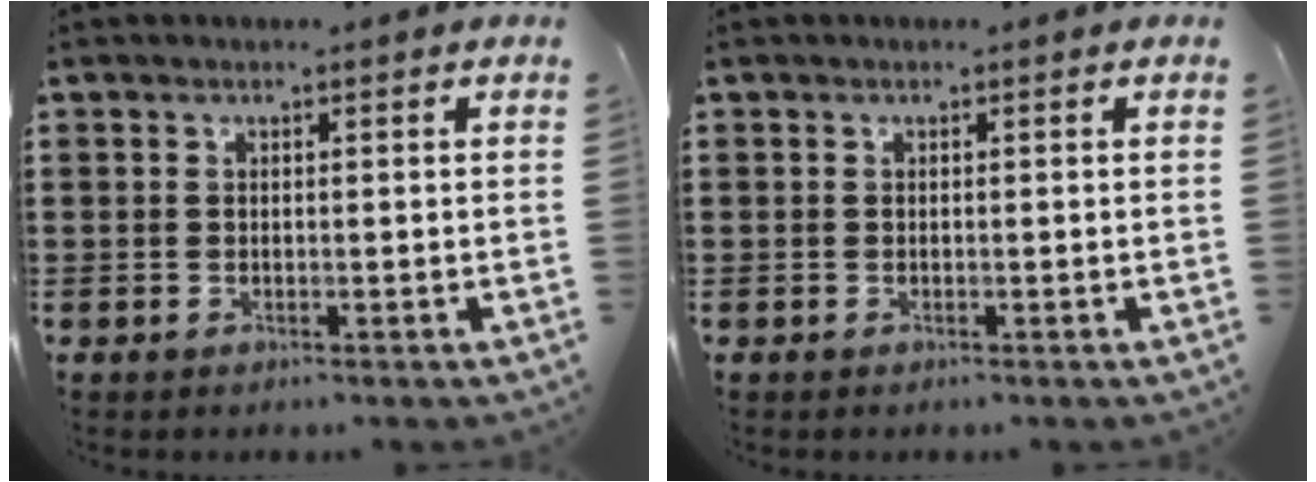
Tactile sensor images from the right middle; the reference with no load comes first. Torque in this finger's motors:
{"motor_torque": [0.21, -0.17, -0.01, 0.01]}